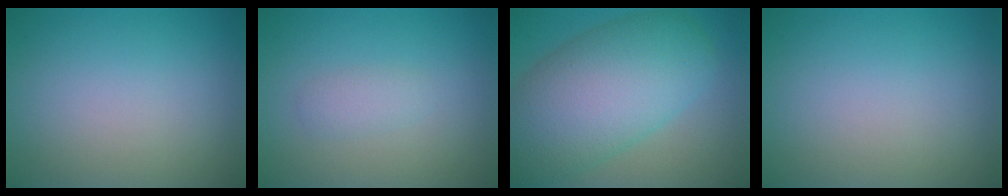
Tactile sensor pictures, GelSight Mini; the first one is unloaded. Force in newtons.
{"total": 1.2, "press": 1.2, "slide": 0.1}
{"total": 10.6, "press": 10.6, "slide": 0.4}
{"total": 0.0}